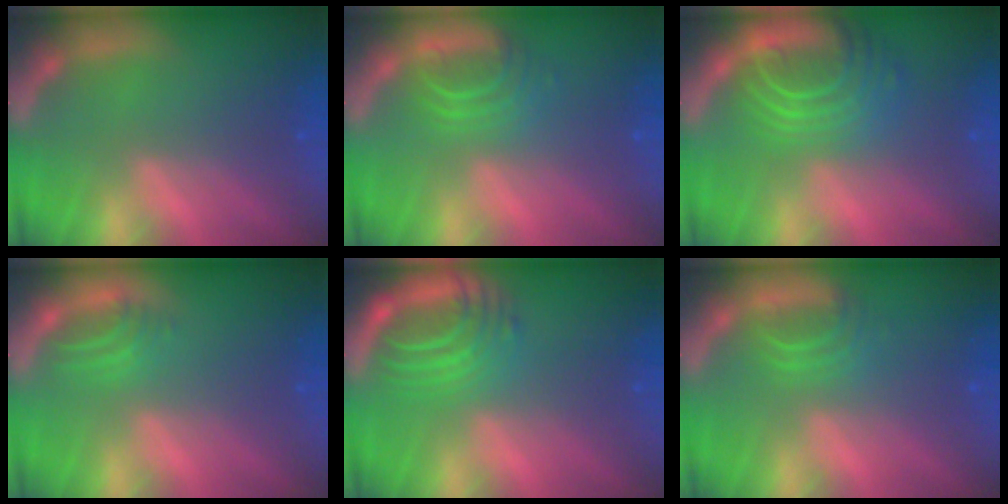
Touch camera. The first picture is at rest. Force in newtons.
{"total": 3.5}
{"total": 8.1}
{"total": 2.0}
{"total": 6.1}
{"total": 2.5}